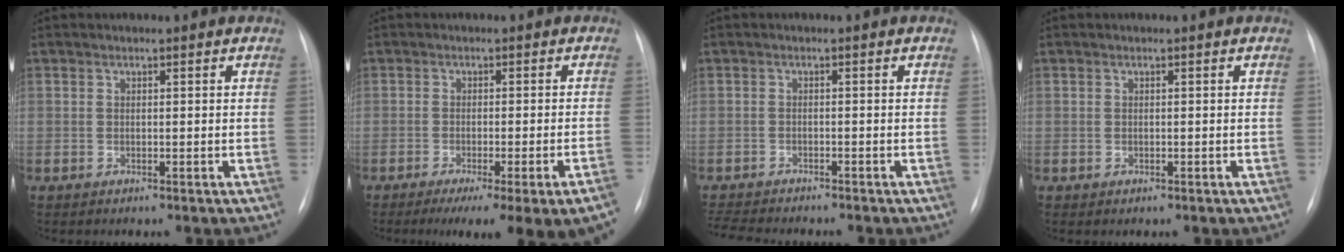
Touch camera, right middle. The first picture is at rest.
{"total": 14.3, "force": [-10.6, 0.2, 9.7], "torque": [-0.078, -0.023, -0.135]}
{"total": 7.2, "force": [-6.7, 1.0, 2.6], "torque": [-0.045, -0.013, -0.101]}
{"total": 0.0}